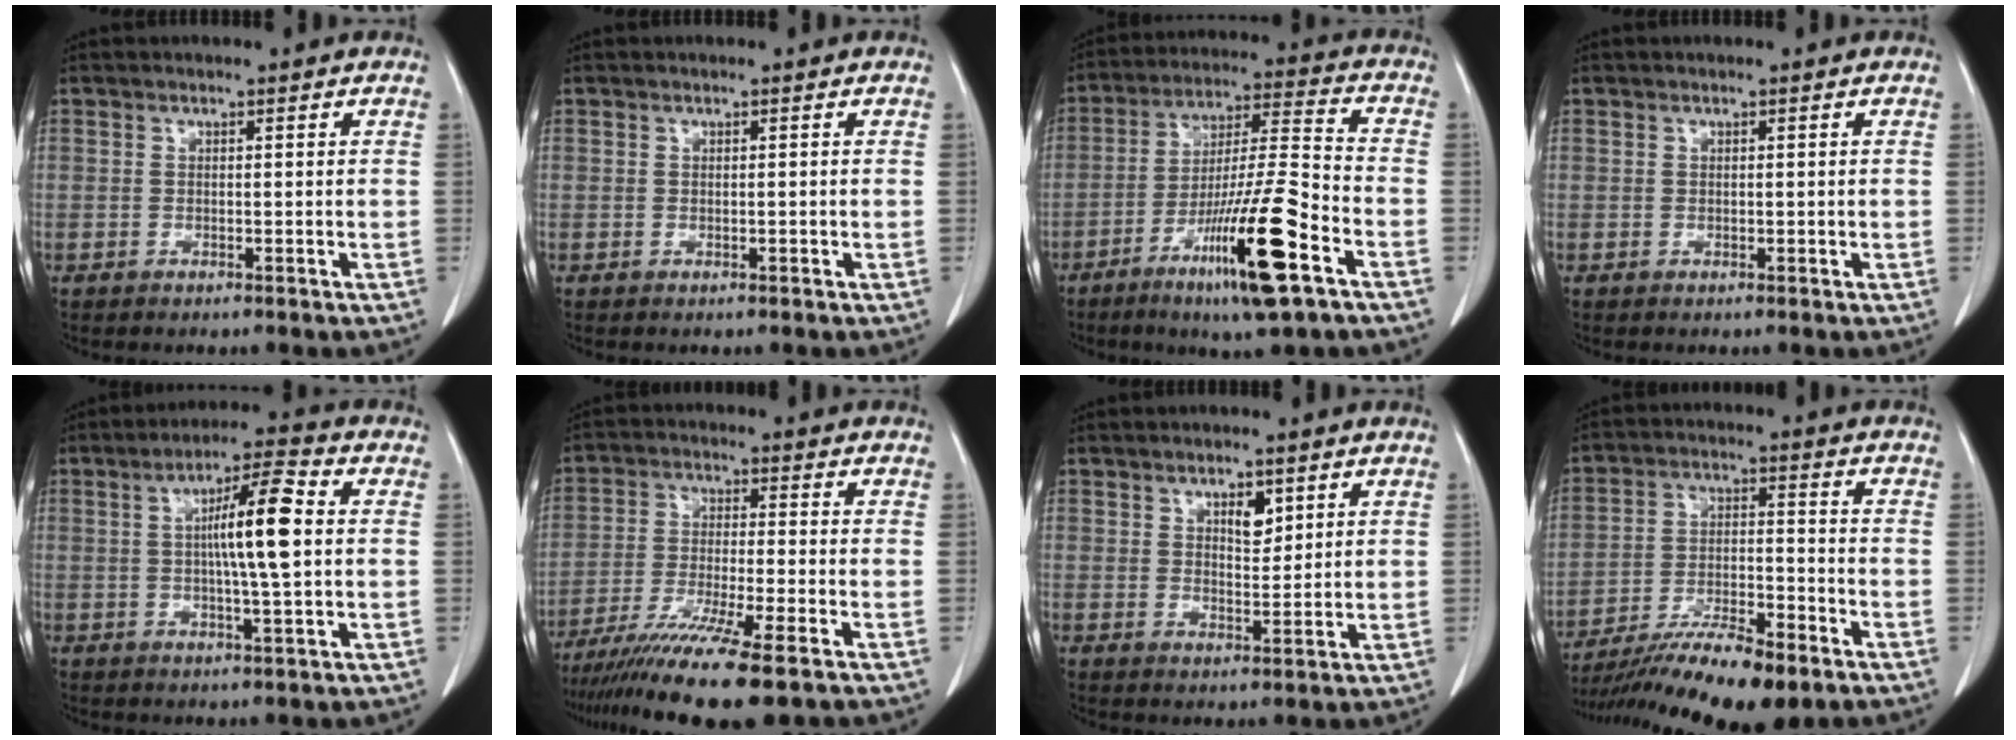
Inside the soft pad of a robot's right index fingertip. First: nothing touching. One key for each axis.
{"total": 0.0}
{"total": 17.6, "fx": -8.6, "fy": 0.6, "fz": 15.3, "tx": -0.279, "ty": -0.025, "tz": -0.148}
{"total": 0.0}
{"total": 9.7, "fx": 1.0, "fy": 0.5, "fz": 9.6, "tx": -0.163, "ty": 0.008, "tz": 0.012}
{"total": 12.6, "fx": -9.2, "fy": -0.7, "fz": 8.5, "tx": -0.150, "ty": -0.035, "tz": -0.154}
{"total": 3.6, "fx": 1.9, "fy": 1.6, "fz": 2.6, "tx": -0.039, "ty": -0.004, "tz": 0.031}
{"total": 13.9, "fx": -10.7, "fy": 1.7, "fz": 8.7, "tx": -0.152, "ty": -0.016, "tz": -0.183}